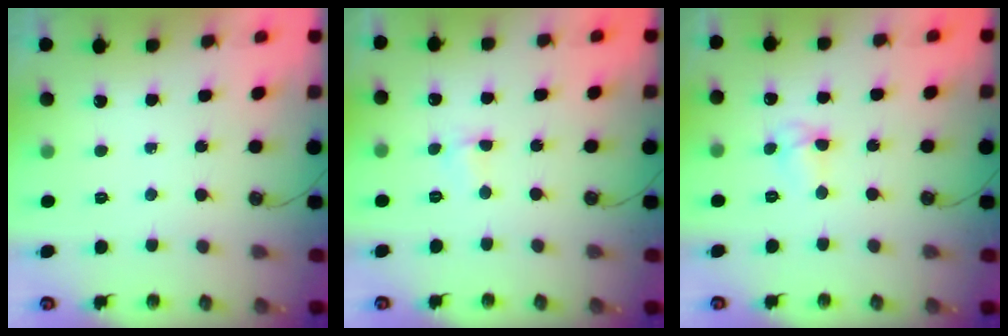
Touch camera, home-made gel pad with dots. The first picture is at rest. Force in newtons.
{"total": 1.6, "press": 1.4, "slide": 0.6}
{"total": 5.8, "press": 5.7, "slide": 0.7}